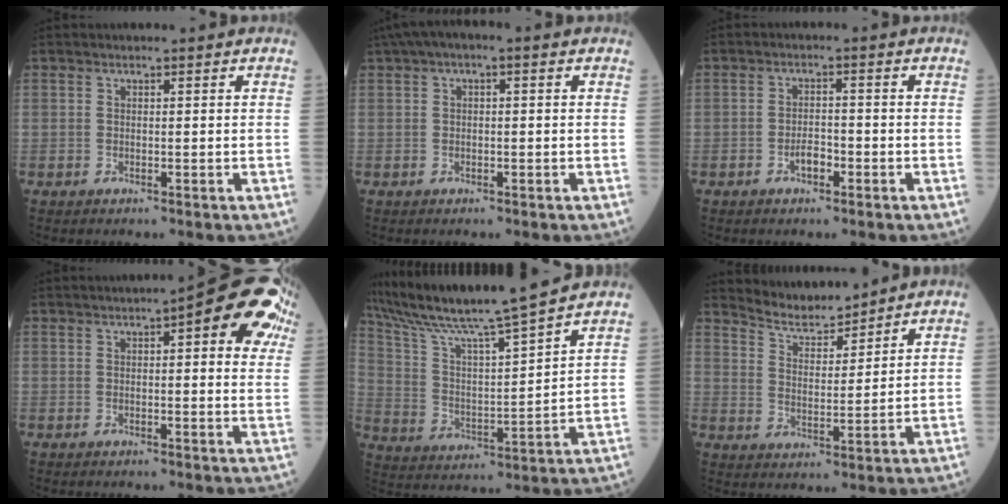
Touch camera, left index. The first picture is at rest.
{"total": 4.3, "force": [1.7, 1.4, 3.7], "torque": [-0.066, 0.025, 0.020]}
{"total": 2.4, "force": [-1.5, 1.0, 1.6], "torque": [-0.026, 0.003, -0.028]}
{"total": 11.7, "force": [5.3, 2.7, 10.0], "torque": [-0.106, 0.015, 0.053]}
{"total": 17.1, "force": [14.9, -1.1, 8.3], "torque": [-0.157, 0.009, 0.261]}
{"total": 7.0, "force": [6.9, 0.8, 0.6], "torque": [-0.020, 0.006, 0.132]}